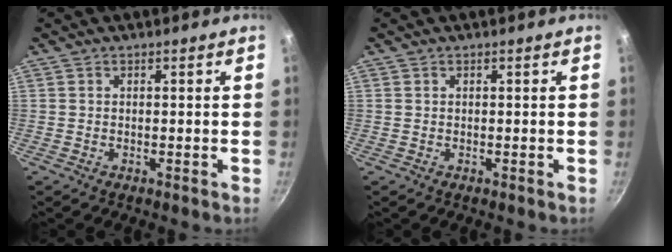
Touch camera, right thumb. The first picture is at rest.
{"total": 0.0}